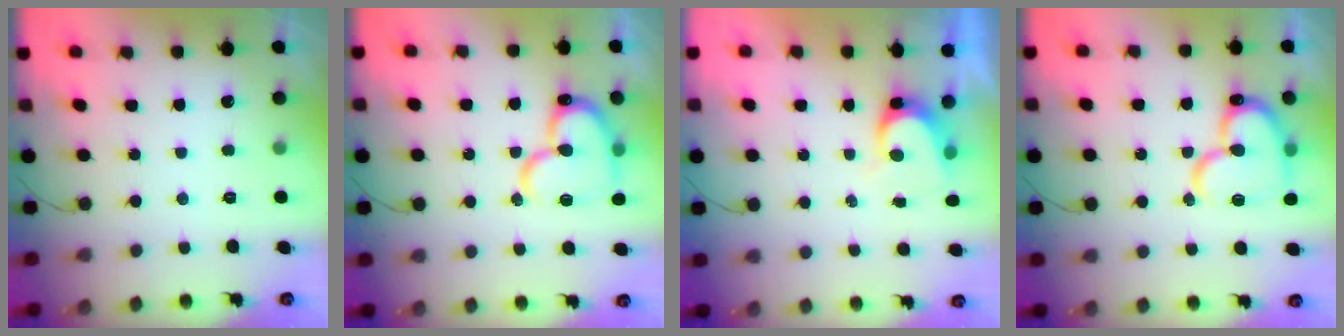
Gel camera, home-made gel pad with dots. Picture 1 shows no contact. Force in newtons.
{"total": 18.4, "press": 18.3, "slide": 1.8}
{"total": 4.4, "press": 4.4, "slide": 0.5}
{"total": 18.4, "press": 18.3, "slide": 1.8}